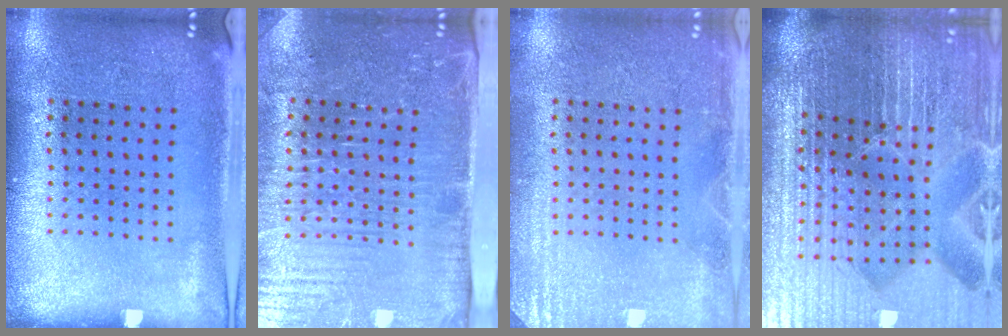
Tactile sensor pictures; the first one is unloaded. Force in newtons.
{"total": 5.0, "press": 4.5, "slide": 2.4}
{"total": 2.6, "press": 2.5, "slide": 0.4}
{"total": 7.3, "press": 6.4, "slide": 3.6}